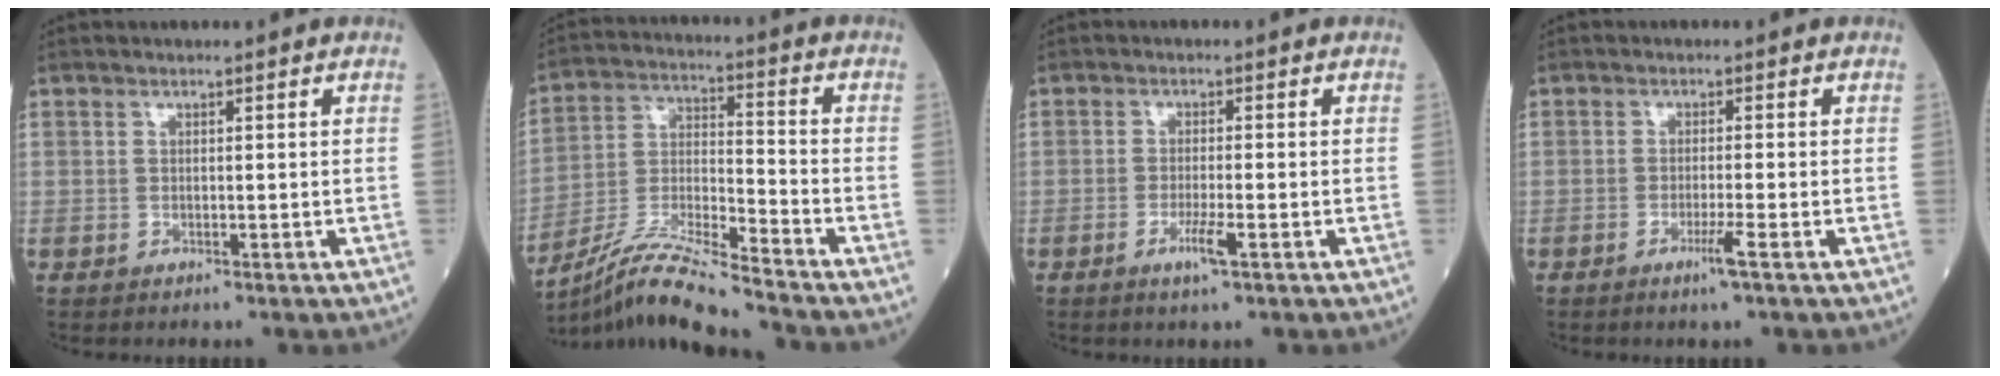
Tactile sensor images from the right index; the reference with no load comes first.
{"total": 13.1, "force": [-11.7, -0.9, 6.0], "torque": [-0.115, -0.008, -0.218]}
{"total": 3.1, "force": [-1.5, -0.1, 2.7], "torque": [-0.054, -0.005, -0.028]}
{"total": 2.6, "force": [-1.4, -0.6, 2.1], "torque": [-0.042, -0.007, -0.029]}